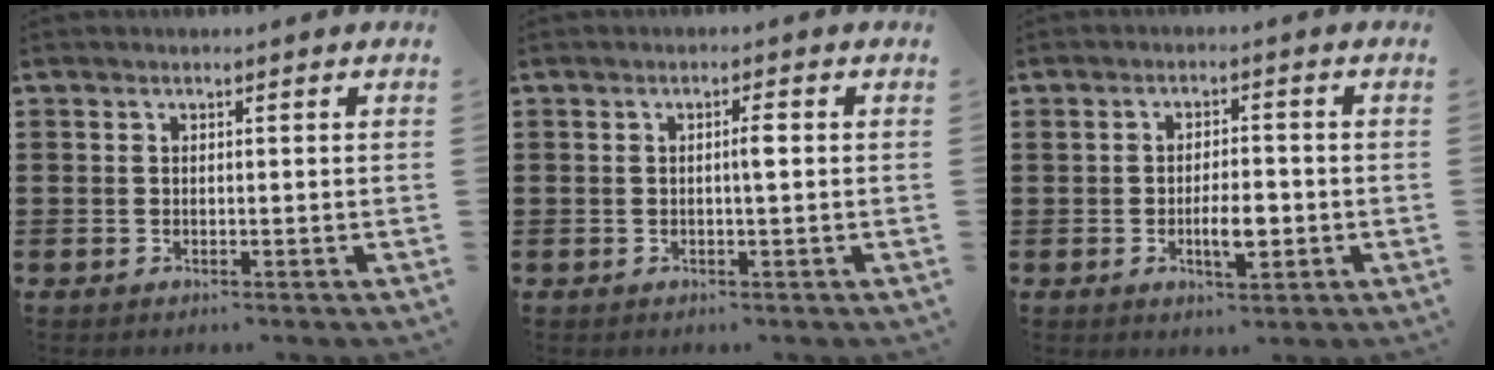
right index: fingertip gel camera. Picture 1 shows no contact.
{"total": 1.7, "force": [-0.1, 0.1, 1.7], "torque": [-0.032, 0.001, -0.004]}
{"total": 4.7, "force": [-1.1, 1.8, 4.2], "torque": [-0.079, 0.004, -0.022]}